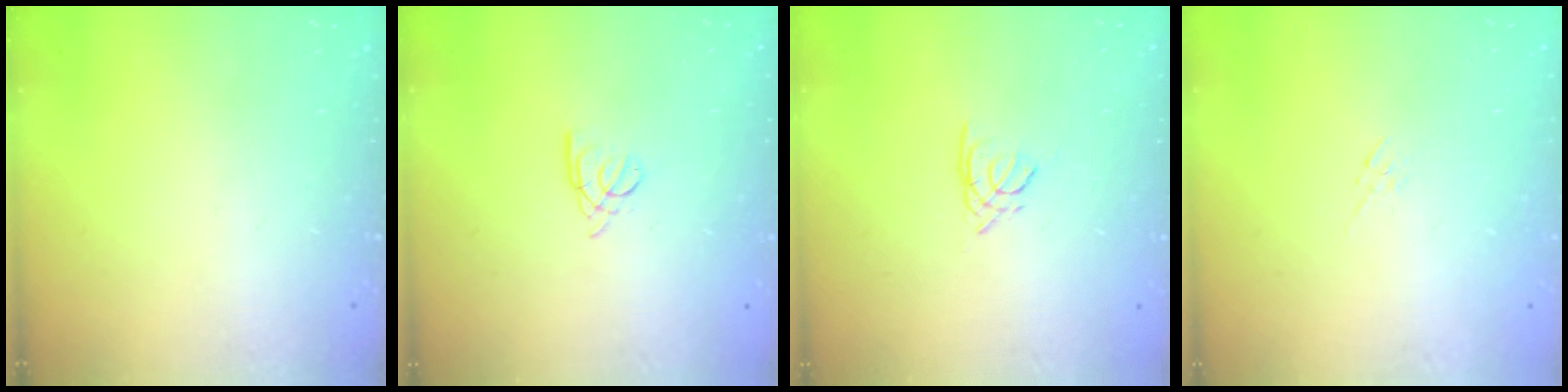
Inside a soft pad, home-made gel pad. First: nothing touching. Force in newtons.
{"total": 2.6, "press": 2.5, "slide": 0.5}
{"total": 1.9, "press": 1.8, "slide": 0.5}
{"total": 2.7, "press": 2.5, "slide": 0.9}